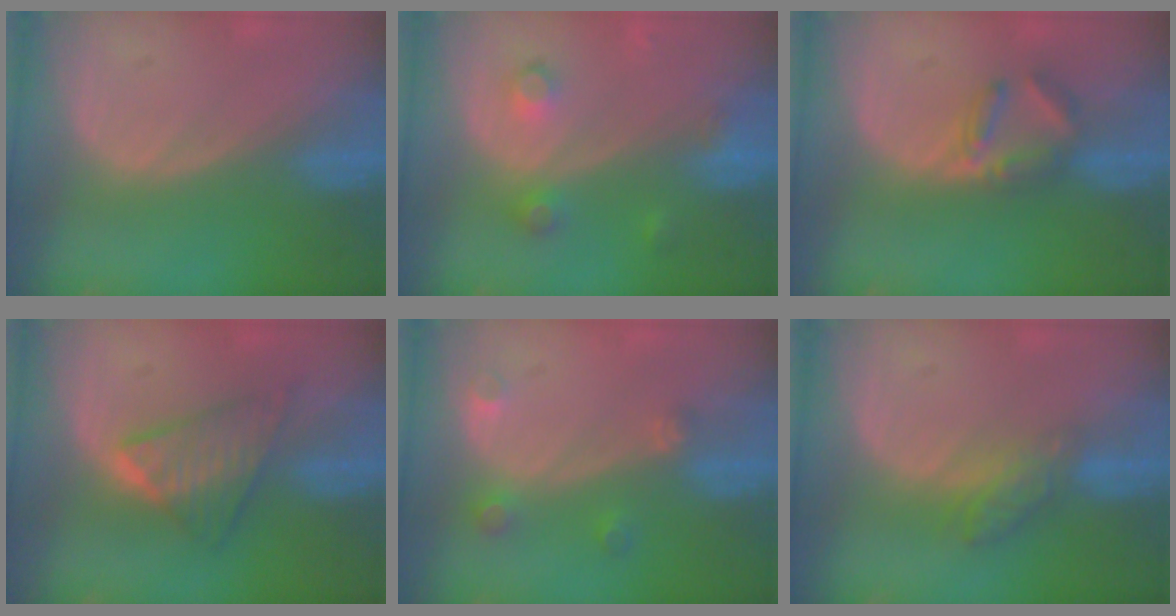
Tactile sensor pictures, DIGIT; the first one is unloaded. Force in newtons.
{"total": 3.7, "press": 3.5, "slide": 1.4}
{"total": 4.1, "press": 3.9, "slide": 1.1}
{"total": 5.8, "press": 5.8, "slide": 0.7}
{"total": 2.6, "press": 2.6, "slide": 0.5}
{"total": 4.3, "press": 4.1, "slide": 1.5}